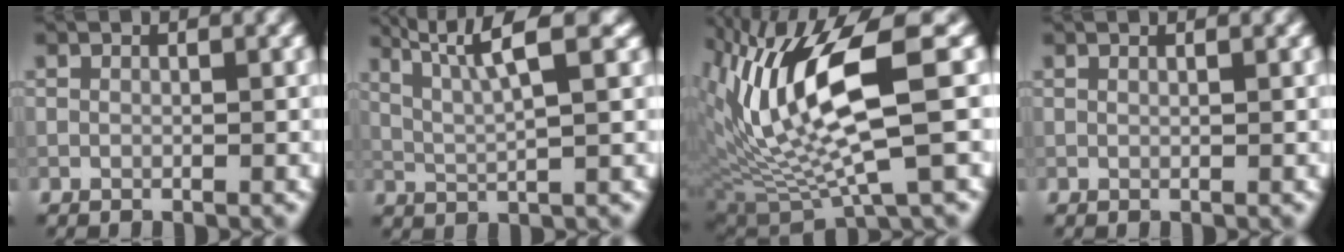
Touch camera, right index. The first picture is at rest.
{"total": 5.9, "force": [2.9, 1.3, 4.9], "torque": [-0.088, 0.014, 0.050]}
{"total": 11.3, "force": [2.8, 2.9, 10.6], "torque": [-0.202, -0.004, 0.061]}
{"total": 0.6, "force": [0.5, 0.1, 0.3], "torque": [-0.005, -0.002, 0.001]}